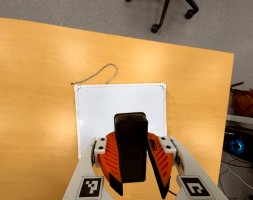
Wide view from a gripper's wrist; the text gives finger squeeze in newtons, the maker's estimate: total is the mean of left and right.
{"total": 7.6, "left": 8.6, "right": 6.6}